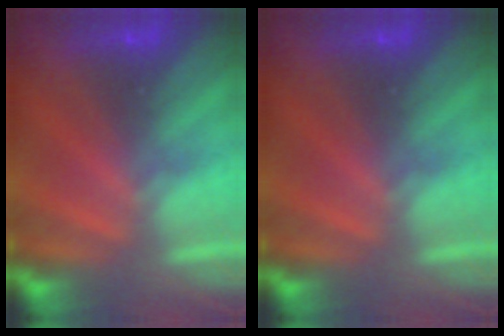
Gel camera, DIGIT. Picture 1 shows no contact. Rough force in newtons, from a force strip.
{"total": 0.0}